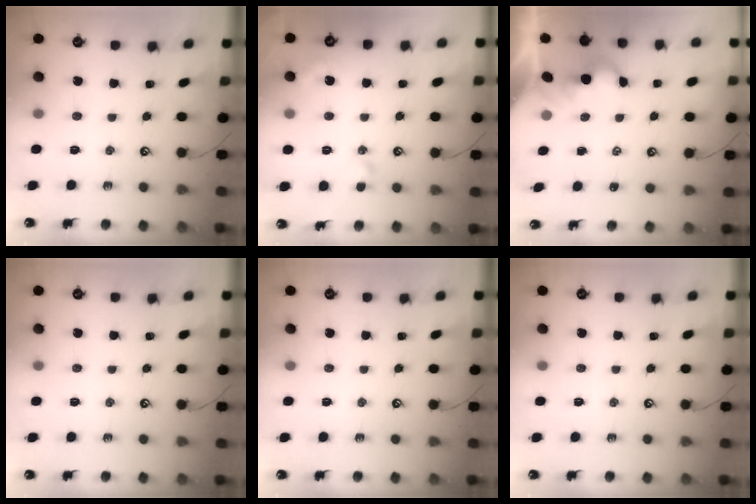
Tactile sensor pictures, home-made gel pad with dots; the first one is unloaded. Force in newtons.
{"total": 3.0, "press": 2.9, "slide": 0.8}
{"total": 2.0, "press": 2.0, "slide": 0.3}
{"total": 0.0}
{"total": 0.0}
{"total": 0.0}